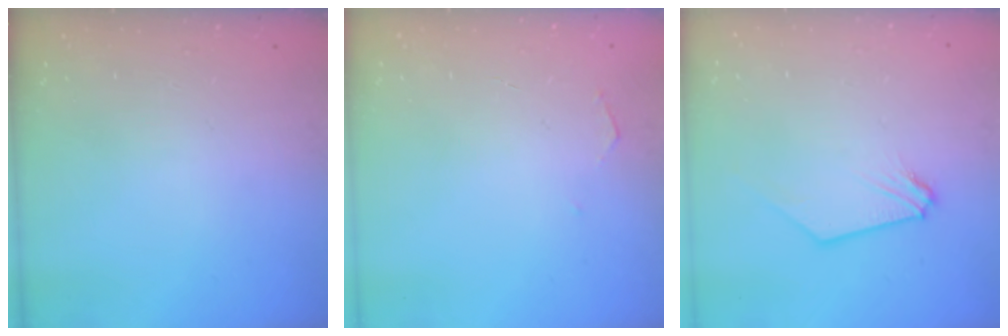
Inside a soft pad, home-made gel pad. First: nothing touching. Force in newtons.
{"total": 2.8, "press": 2.8, "slide": 0.4}
{"total": 0.9, "press": 0.9, "slide": 0.2}